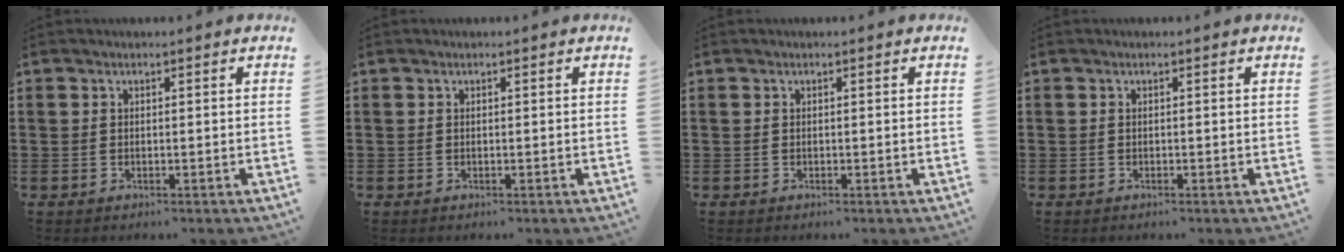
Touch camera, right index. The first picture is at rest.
{"total": 0.0}
{"total": 0.0}
{"total": 0.0}